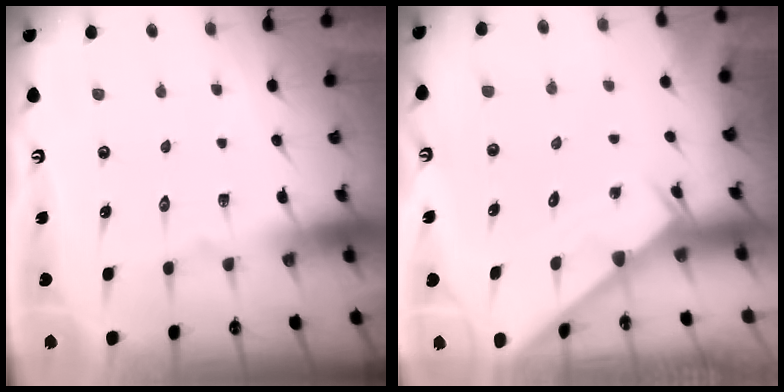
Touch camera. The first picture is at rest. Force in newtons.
{"total": 2.9, "press": 2.9, "slide": 0.3}